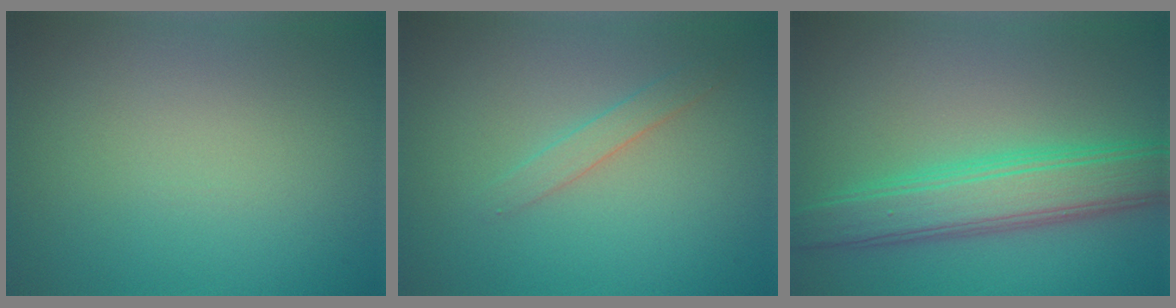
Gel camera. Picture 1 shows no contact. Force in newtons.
{"total": 1.4, "press": 1.4, "slide": 0.0}
{"total": 6.1, "press": 6.1, "slide": 0.0}